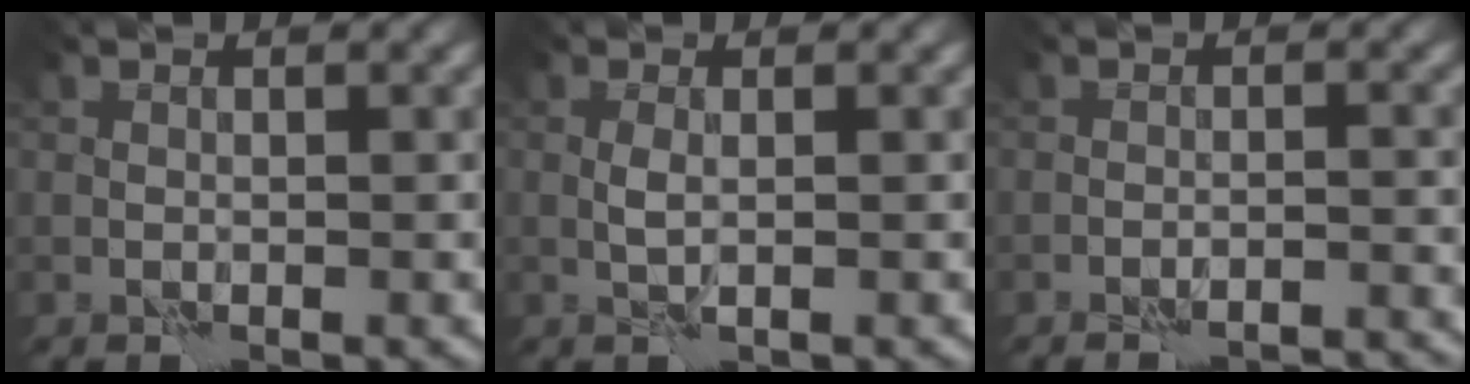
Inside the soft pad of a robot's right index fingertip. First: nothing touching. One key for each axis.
{"total": 1.0, "fx": 0.3, "fy": 0.0, "fz": 1.0, "tx": -0.023, "ty": 0.001, "tz": 0.005}
{"total": 5.5, "fx": -5.4, "fy": 0.8, "fz": 1.0, "tx": -0.007, "ty": 0.017, "tz": -0.065}